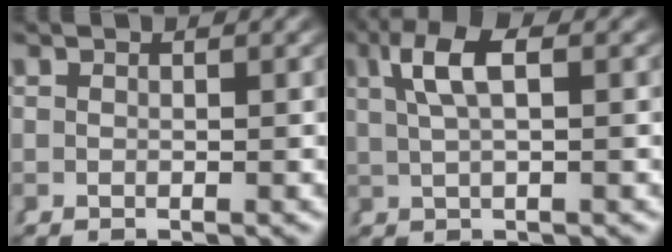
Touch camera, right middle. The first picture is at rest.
{"total": 4.3, "force": [1.7, 0.9, 3.8], "torque": [-0.066, 0.007, 0.031]}